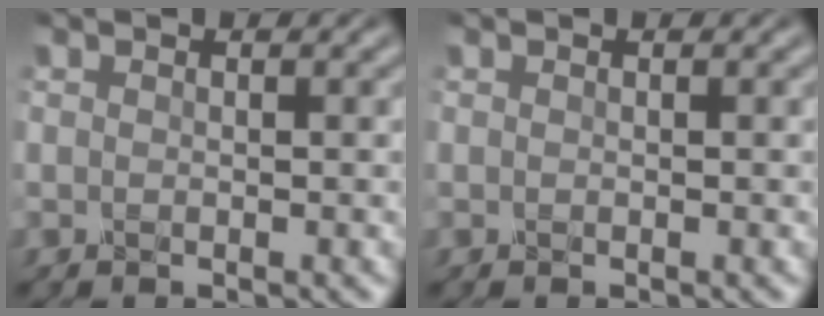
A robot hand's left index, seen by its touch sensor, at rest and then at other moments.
{"total": 0.0}